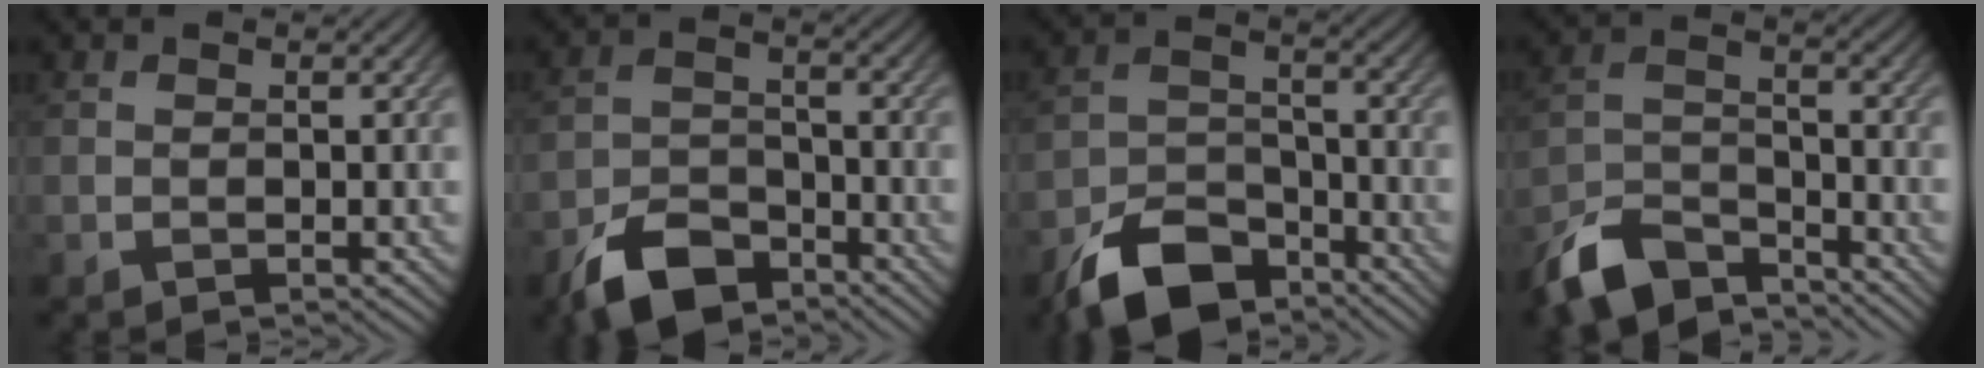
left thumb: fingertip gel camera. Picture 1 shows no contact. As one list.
[{"total": 7.6, "force": [-5.6, 3.6, 3.6], "torque": [-0.069, -0.007, -0.118]}, {"total": 10.0, "force": [-7.4, 4.8, 4.7], "torque": [-0.090, -0.012, -0.141]}, {"total": 9.3, "force": [-7.8, 3.3, 3.8], "torque": [-0.079, -0.008, -0.159]}]